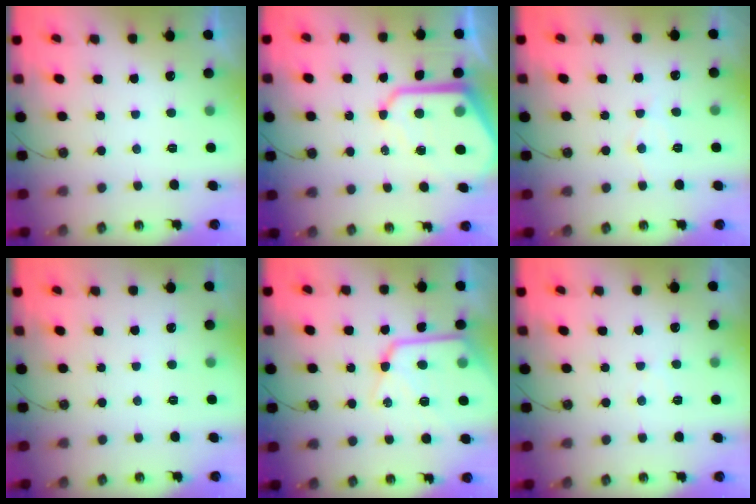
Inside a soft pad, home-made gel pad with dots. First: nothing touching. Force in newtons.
{"total": 15.0, "press": 14.9, "slide": 1.3}
{"total": 5.3, "press": 5.2, "slide": 0.8}
{"total": 3.0, "press": 2.9, "slide": 0.4}
{"total": 17.0, "press": 16.9, "slide": 1.8}
{"total": 4.4, "press": 4.4, "slide": 0.7}